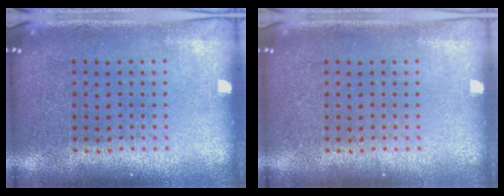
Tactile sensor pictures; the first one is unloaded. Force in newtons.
{"total": 0.0}